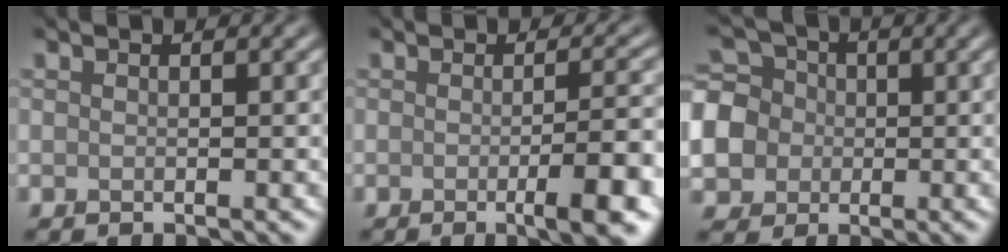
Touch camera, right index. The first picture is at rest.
{"total": 5.7, "force": [-1.5, 1.2, 5.4], "torque": [-0.071, 0.000, -0.025]}
{"total": 9.8, "force": [-1.7, 8.9, 3.7], "torque": [-0.098, 0.006, -0.059]}